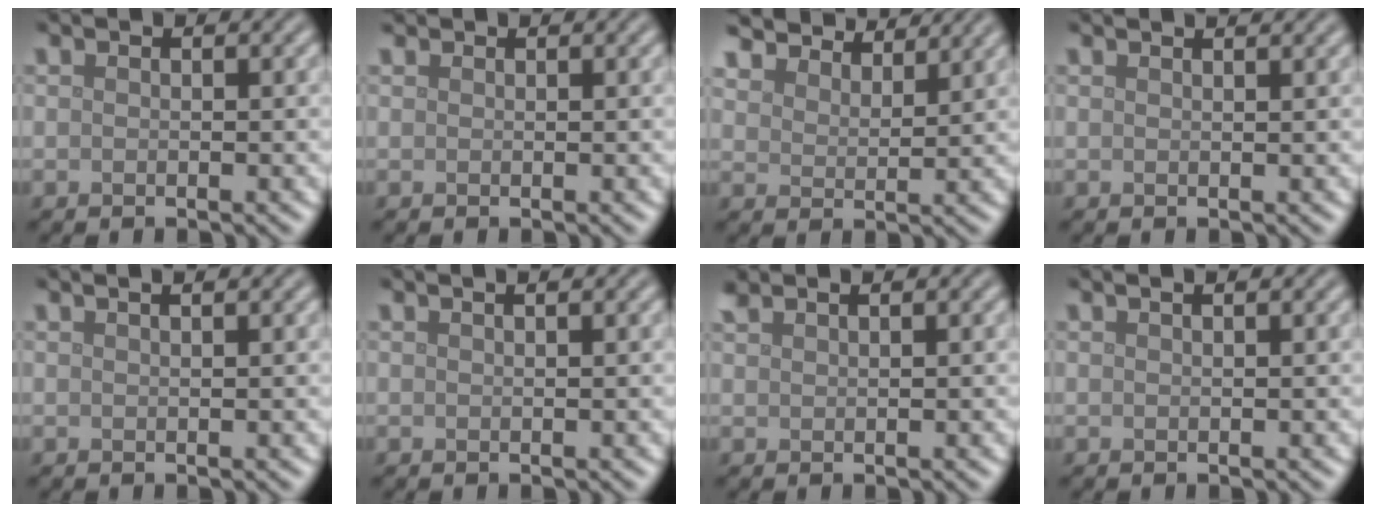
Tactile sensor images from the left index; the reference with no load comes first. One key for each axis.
{"total": 0.6, "fx": 0.6, "fy": 0.2, "fz": -0.1, "tx": 0.003, "ty": 0.001, "tz": 0.012}
{"total": 6.7, "fx": 6.3, "fy": 1.4, "fz": 1.6, "tx": -0.048, "ty": -0.001, "tz": 0.112}
{"total": 2.2, "fx": 1.8, "fy": 0.7, "fz": 1.0, "tx": 0.001, "ty": 0.005, "tz": 0.000}
{"total": 2.3, "fx": 1.4, "fy": 1.0, "fz": 1.4, "tx": -0.001, "ty": 0.004, "tz": -0.008}
{"total": 1.4, "fx": 0.9, "fy": 0.5, "fz": 0.9, "tx": -0.005, "ty": 0.000, "tz": 0.001}
{"total": 1.3, "fx": 1.2, "fy": 0.2, "fz": 0.5, "tx": -0.007, "ty": 0.004, "tz": 0.023}
{"total": 1.4, "fx": 1.0, "fy": 0.5, "fz": 0.9, "tx": -0.005, "ty": -0.001, "tz": 0.001}